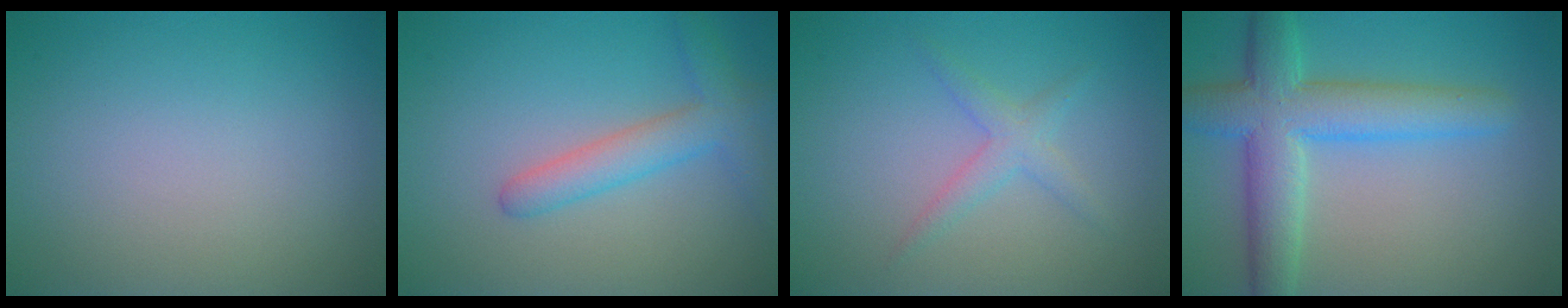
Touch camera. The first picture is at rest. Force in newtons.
{"total": 3.5, "press": 3.5, "slide": 0.2}
{"total": 1.9, "press": 1.9, "slide": 0.1}
{"total": 6.8, "press": 6.8, "slide": 0.2}